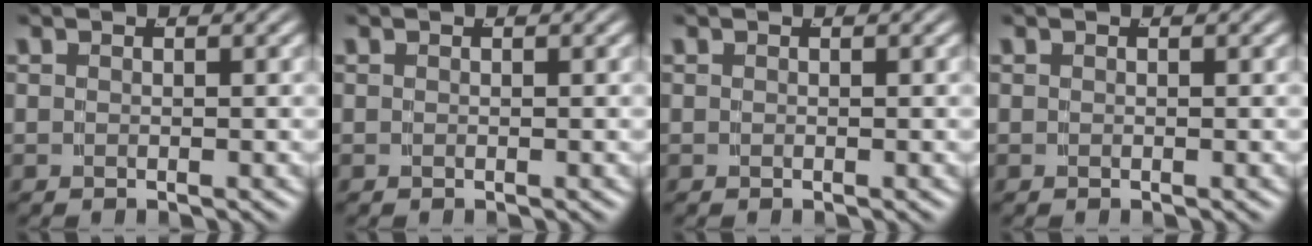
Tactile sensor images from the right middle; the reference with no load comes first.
{"total": 0.0}
{"total": 0.0}
{"total": 0.0}